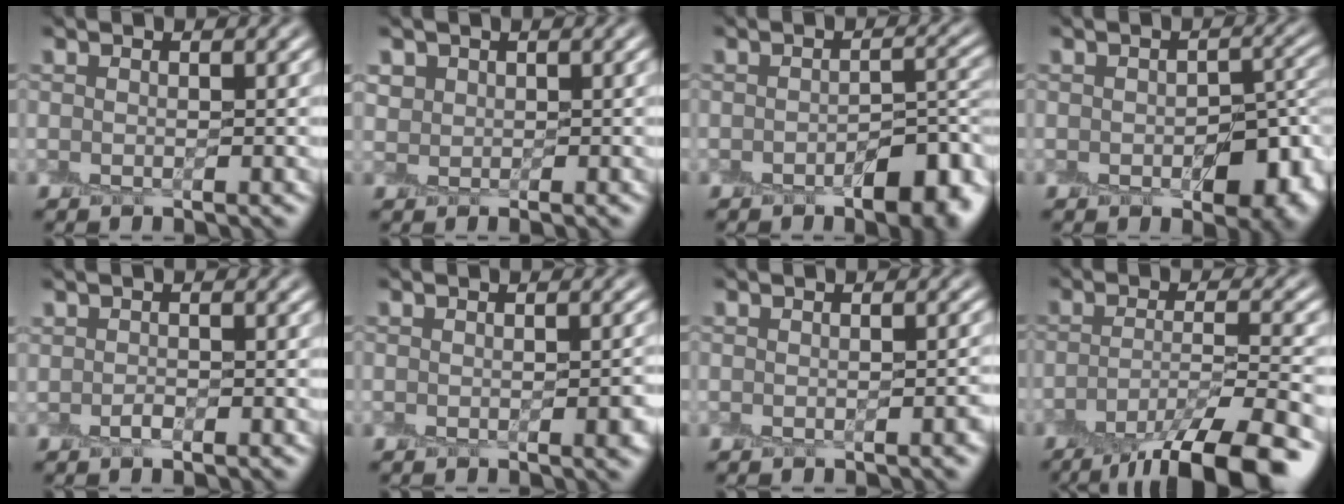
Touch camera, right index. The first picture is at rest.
{"total": 1.4, "force": [0.6, 1.3, 0.0], "torque": [0.008, 0.001, 0.008]}
{"total": 5.1, "force": [-3.0, 1.7, 3.8], "torque": [-0.043, 0.001, -0.043]}
{"total": 6.7, "force": [-2.7, 3.9, 4.8], "torque": [-0.058, -0.010, -0.031]}
{"total": 0.0}
{"total": 2.6, "force": [-1.1, 0.9, 2.2], "torque": [-0.024, -0.002, -0.012]}
{"total": 1.8, "force": [-1.1, 0.5, 1.4], "torque": [-0.016, -0.002, -0.015]}
{"total": 9.6, "force": [-6.6, 2.1, 6.6], "torque": [-0.103, -0.003, -0.103]}